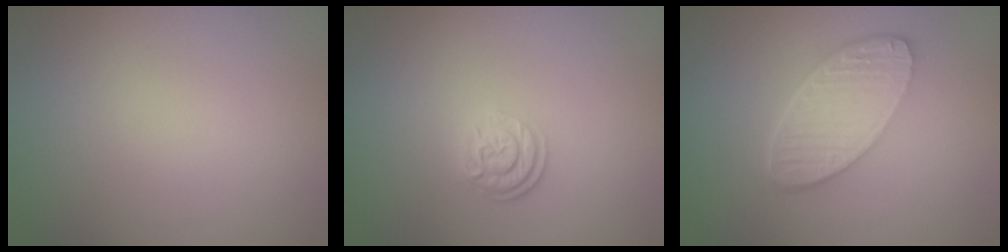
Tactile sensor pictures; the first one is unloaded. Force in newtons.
{"total": 2.6, "press": 1.9, "slide": 1.7}
{"total": 6.1, "press": 4.4, "slide": 4.2}